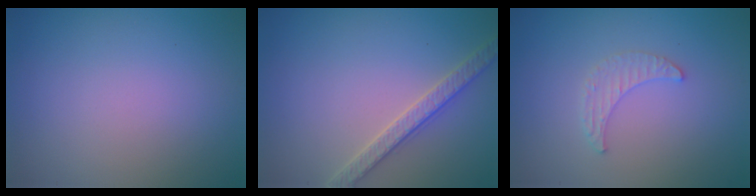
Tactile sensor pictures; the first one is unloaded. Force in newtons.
{"total": 2.7, "press": 2.7, "slide": 0.1}
{"total": 1.6, "press": 1.5, "slide": 0.4}